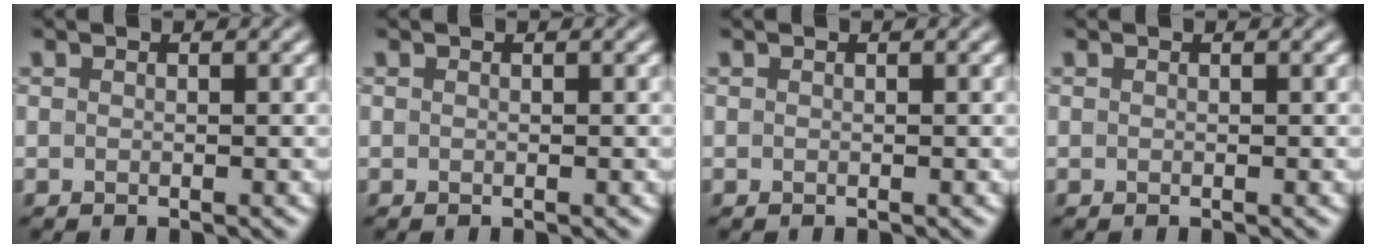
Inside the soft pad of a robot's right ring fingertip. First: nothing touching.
{"total": 0.0}
{"total": 0.0}
{"total": 0.0}